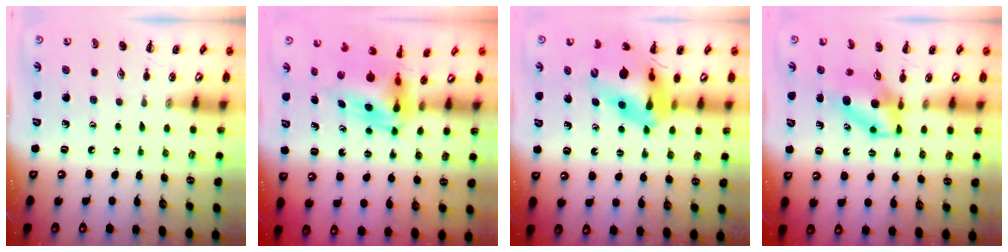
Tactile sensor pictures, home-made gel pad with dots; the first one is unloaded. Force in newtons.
{"total": 7.0, "press": 6.8, "slide": 1.5}
{"total": 12.9, "press": 12.3, "slide": 4.0}
{"total": 6.5, "press": 6.4, "slide": 1.4}